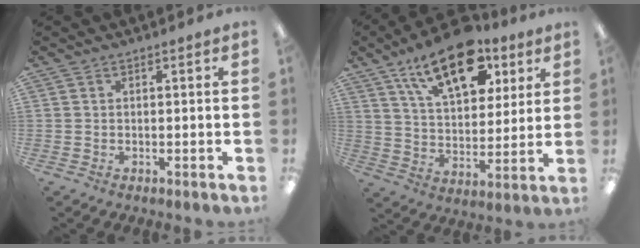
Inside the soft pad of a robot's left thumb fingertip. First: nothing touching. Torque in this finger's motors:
{"motor_torque": [0.84, 1.26, 1.47, -1.31, 0.54]}